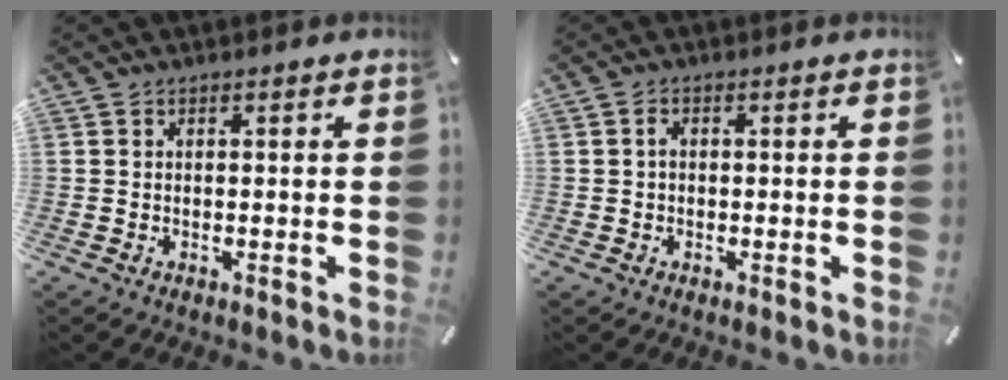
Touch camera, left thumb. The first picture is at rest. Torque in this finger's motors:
{"motor_torque": [-0.17, -0.32, 0.09, 0.15, -0.07]}